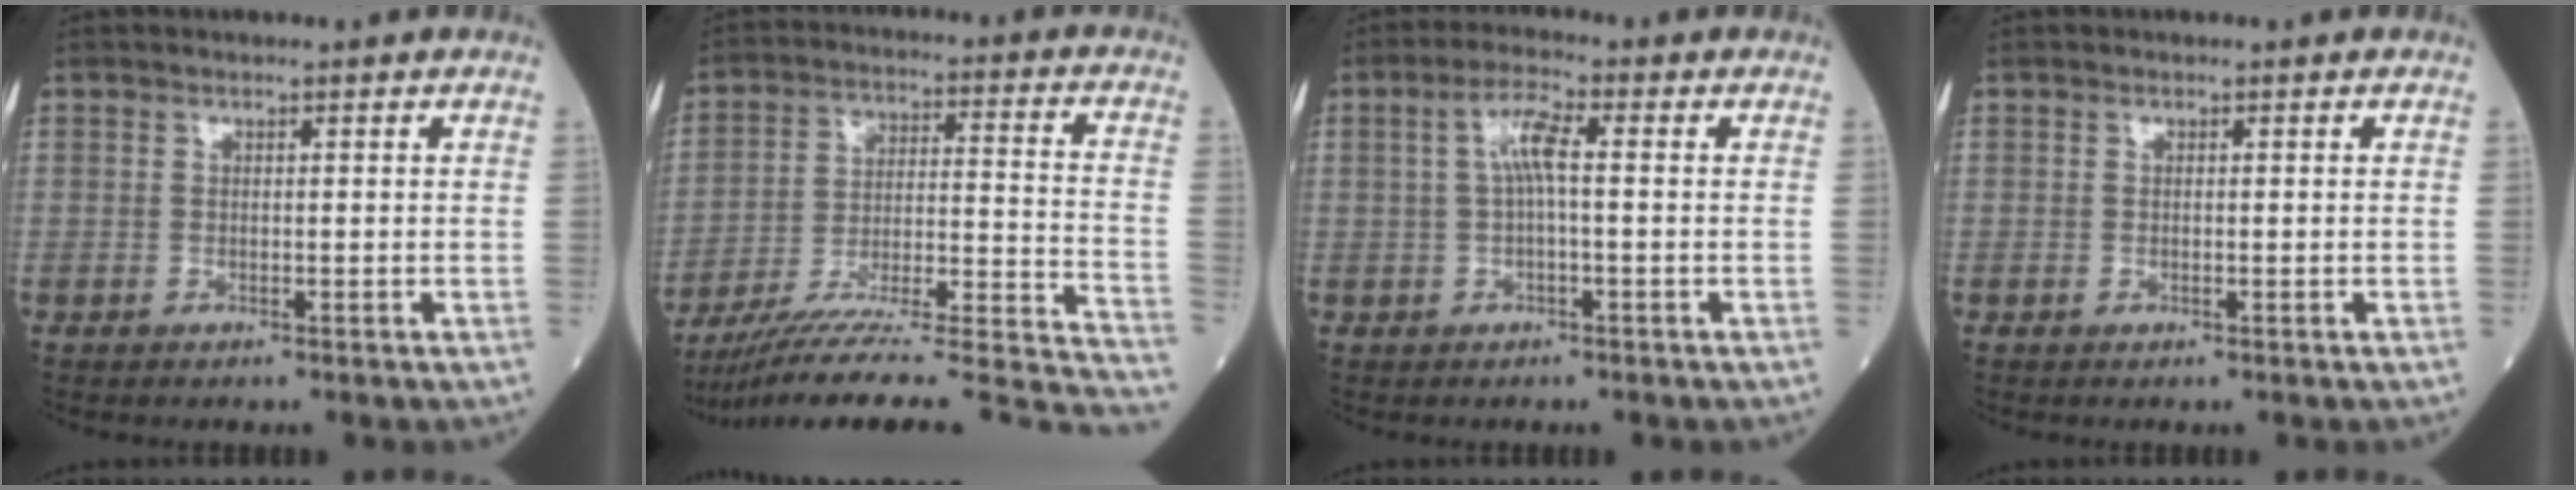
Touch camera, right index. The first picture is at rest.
{"total": 27.8, "force": [-25.5, -0.7, 11.0], "torque": [-0.094, -0.011, -0.370]}
{"total": 4.3, "force": [0.4, 0.6, 4.3], "torque": [-0.080, 0.013, 0.011]}
{"total": 0.0}